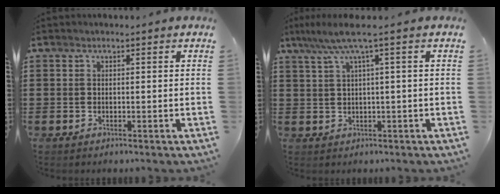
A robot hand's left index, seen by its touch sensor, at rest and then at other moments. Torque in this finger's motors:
{"motor_torque": [0.16, -0.37, 0.22, 0.12]}